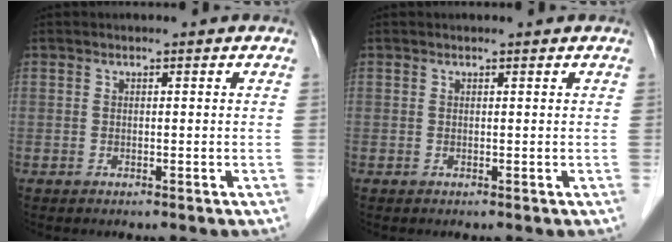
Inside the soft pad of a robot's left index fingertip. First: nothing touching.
{"total": 0.6, "force": [0.6, -0.1, 0.1], "torque": [-0.008, 0.001, 0.008]}